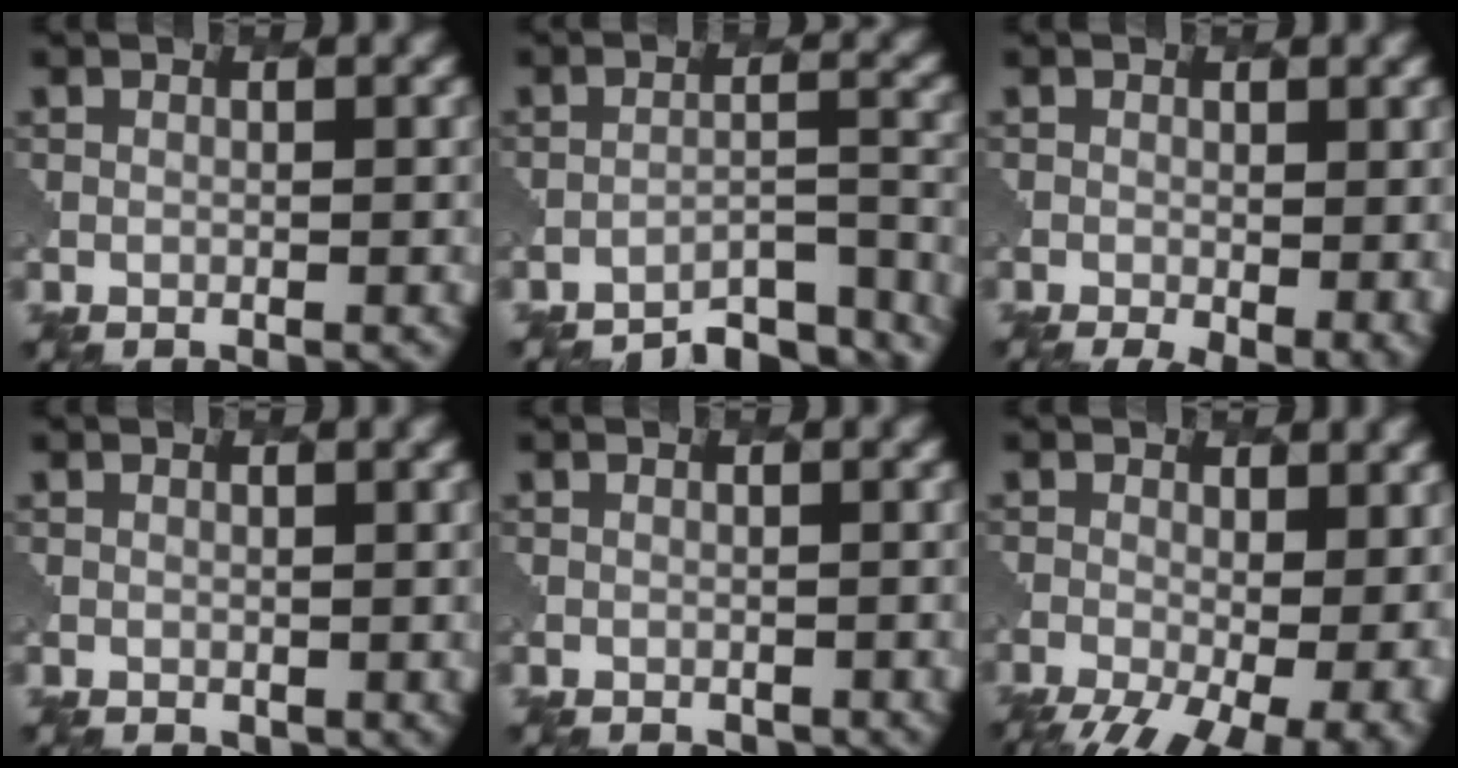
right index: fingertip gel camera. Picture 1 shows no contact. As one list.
[{"total": 7.4, "force": [-6.9, 1.4, 2.1], "torque": [-0.021, 0.005, -0.093]}, {"total": 5.8, "force": [-1.7, 2.6, 4.9], "torque": [-0.058, -0.014, -0.011]}, {"total": 1.5, "force": [0.6, 1.0, 0.9], "torque": [-0.009, -0.006, 0.012]}, {"total": 1.3, "force": [-0.1, 1.0, 0.8], "torque": [-0.009, -0.005, 0.006]}, {"total": 11.3, "force": [-4.3, 5.5, 8.9], "torque": [-0.136, -0.037, -0.045]}]